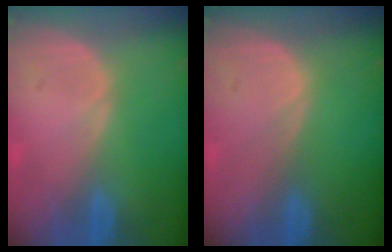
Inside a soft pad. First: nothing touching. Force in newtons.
{"total": 0.0}